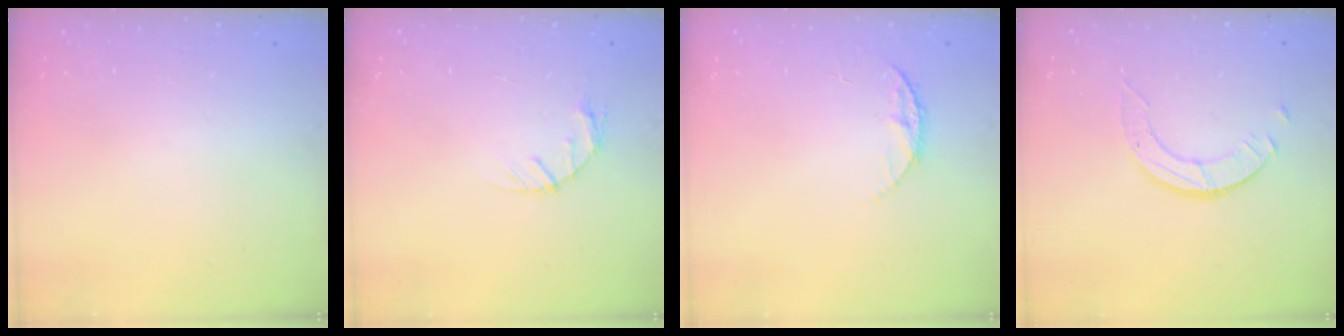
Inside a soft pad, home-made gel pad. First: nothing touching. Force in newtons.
{"total": 3.3, "press": 3.2, "slide": 0.5}
{"total": 6.5, "press": 6.5, "slide": 0.7}
{"total": 3.6, "press": 3.5, "slide": 0.4}